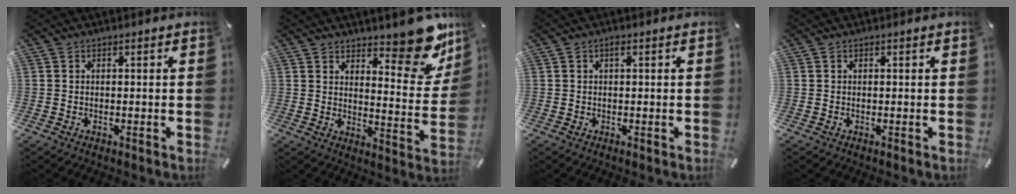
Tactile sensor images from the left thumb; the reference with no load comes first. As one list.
[{"total": 14.6, "force": [11.1, 6.3, 7.0], "torque": [-0.055, -0.107, 0.188]}, {"total": 0.9, "force": [0.3, 0.2, 0.8], "torque": [-0.016, 0.002, 0.005]}, {"total": 0.0}]